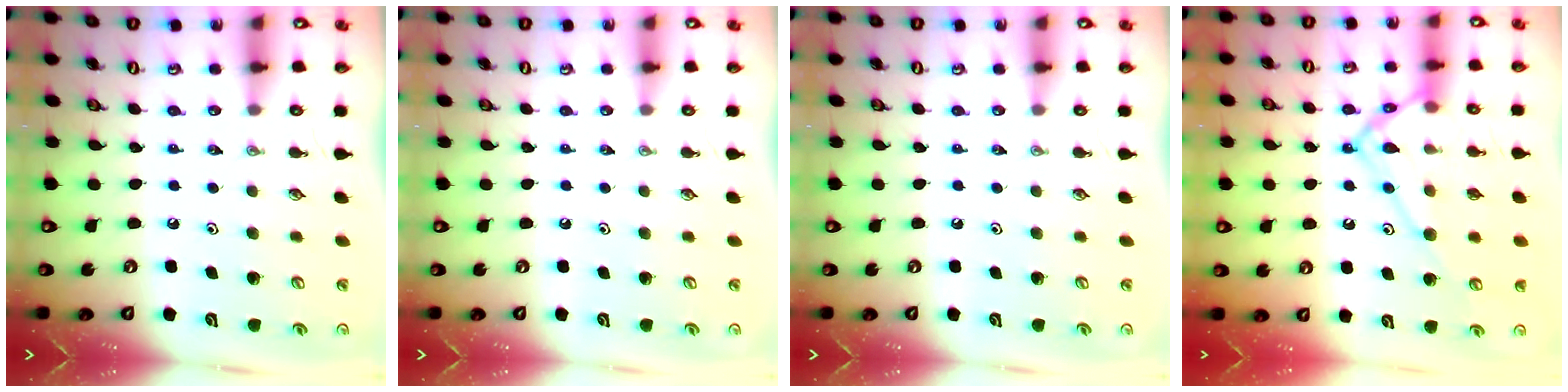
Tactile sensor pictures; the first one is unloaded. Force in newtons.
{"total": 0.0}
{"total": 0.0}
{"total": 15.6, "press": 15.5, "slide": 1.3}